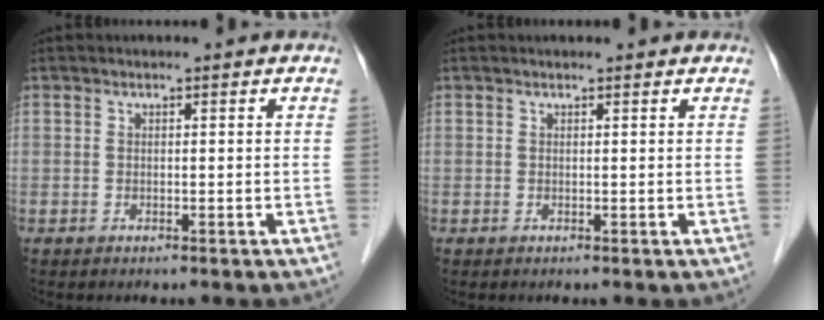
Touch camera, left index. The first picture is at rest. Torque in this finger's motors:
{"motor_torque": [0.38, -0.24, -0.03, 0.00]}